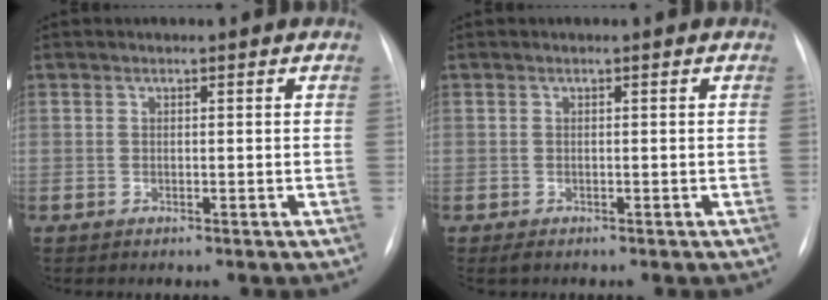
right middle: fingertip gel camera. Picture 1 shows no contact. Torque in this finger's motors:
{"motor_torque": [0.55, -0.46, 0.00, 0.01]}